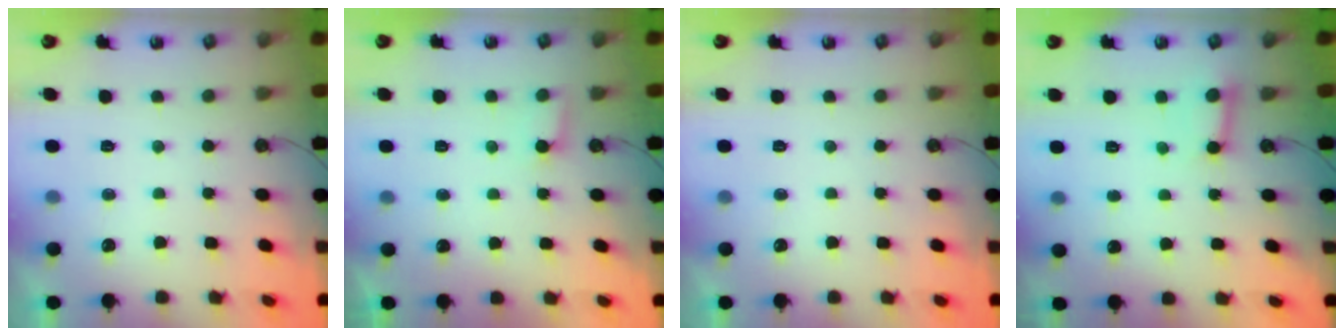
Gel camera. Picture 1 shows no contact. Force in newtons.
{"total": 4.6, "press": 4.6, "slide": 0.4}
{"total": 0.0}
{"total": 5.3, "press": 5.3, "slide": 0.4}